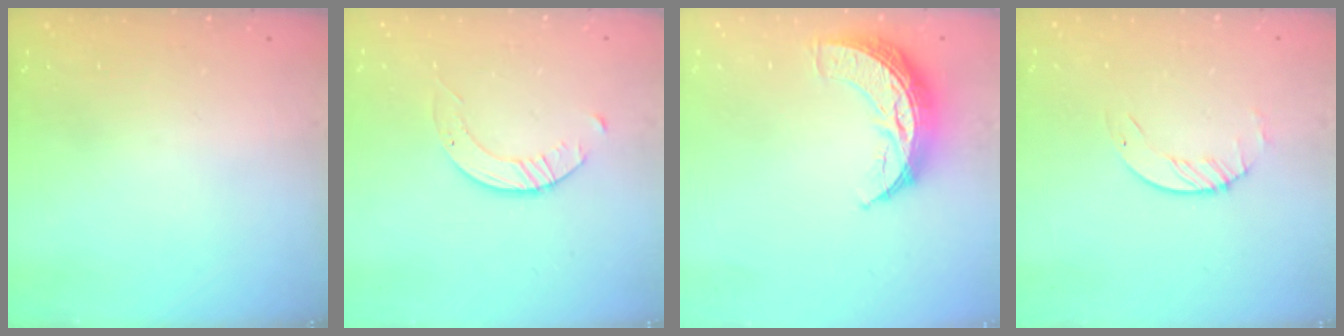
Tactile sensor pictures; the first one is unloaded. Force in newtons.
{"total": 2.7, "press": 2.7, "slide": 0.3}
{"total": 10.9, "press": 10.9, "slide": 0.4}
{"total": 1.7, "press": 1.7, "slide": 0.2}